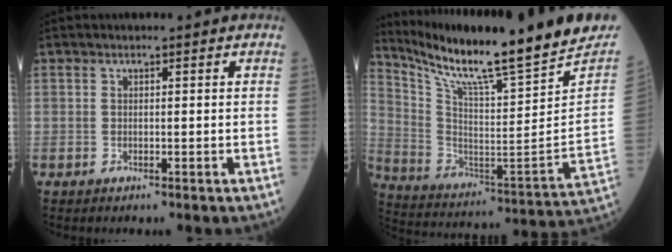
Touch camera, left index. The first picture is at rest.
{"total": 25.5, "force": [21.7, -0.3, 13.3], "torque": [-0.232, -0.091, 0.327]}